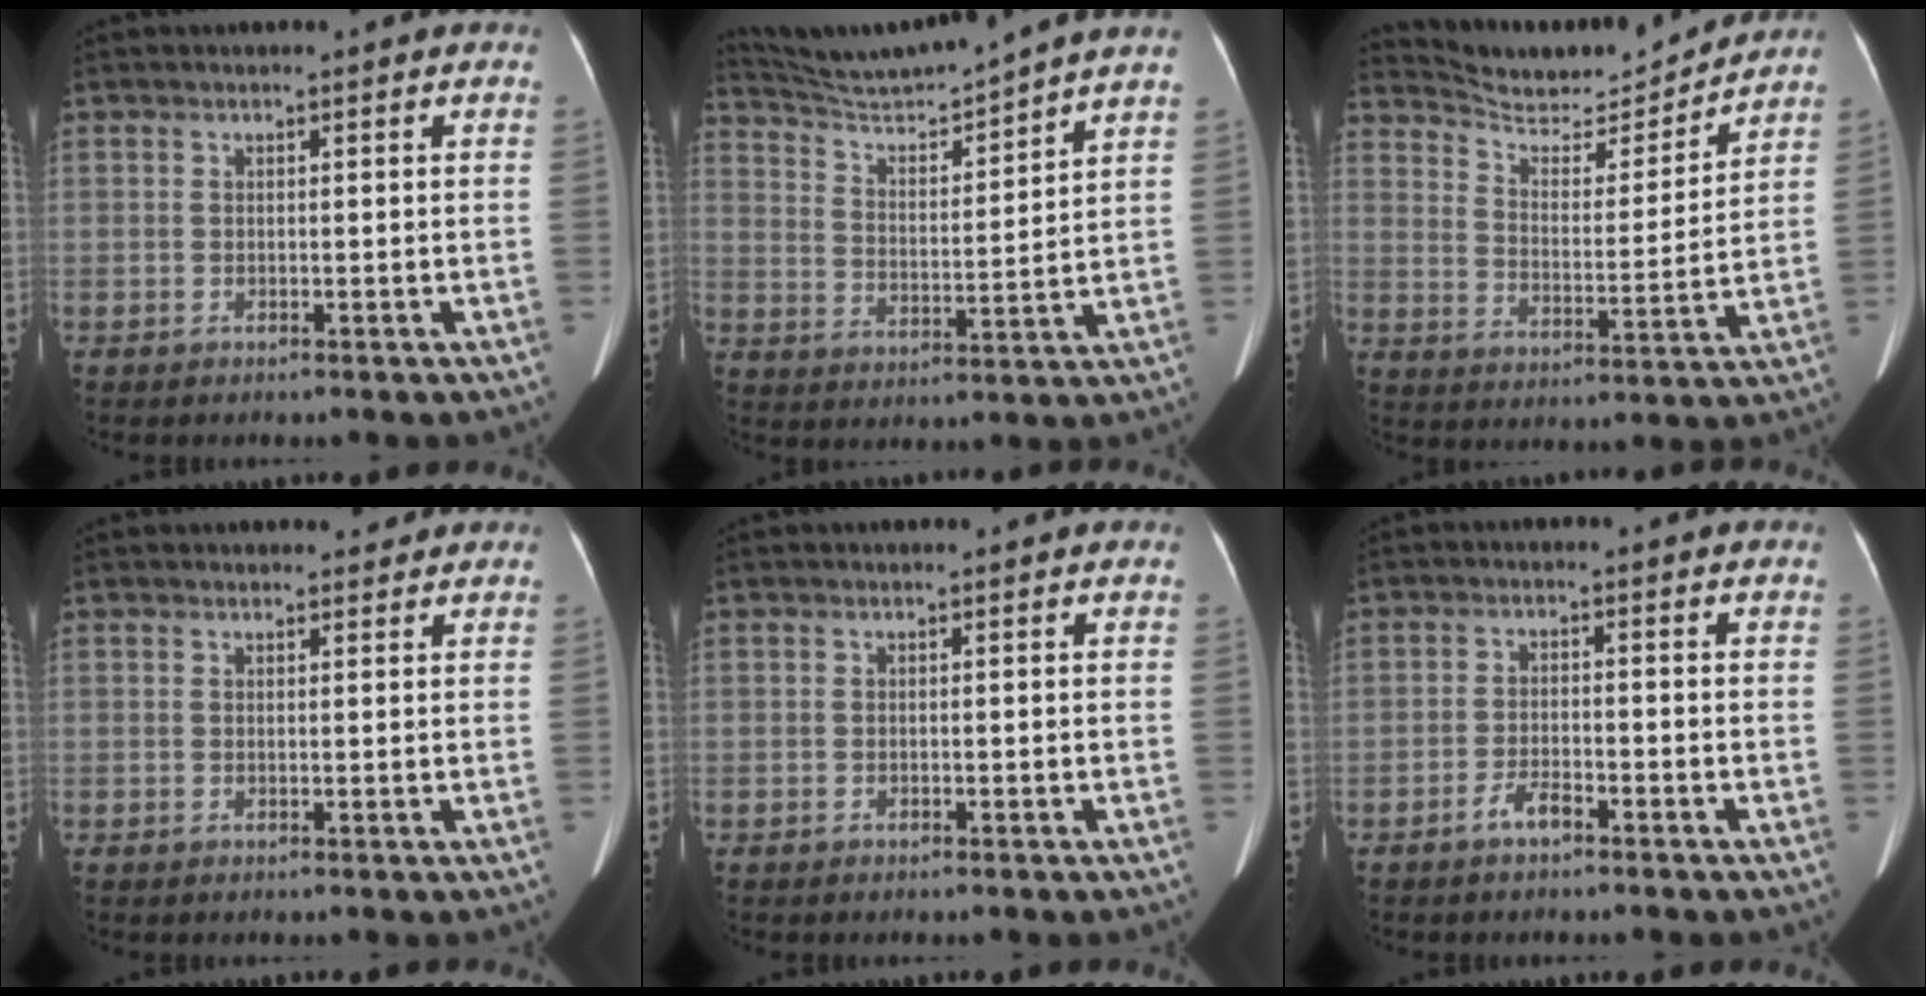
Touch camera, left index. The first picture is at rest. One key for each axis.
{"total": 14.4, "fx": 13.4, "fy": -2.0, "fz": 4.7, "tx": -0.093, "ty": -0.011, "tz": 0.218}
{"total": 13.3, "fx": 13.0, "fy": 2.0, "fz": 2.0, "tx": -0.037, "ty": -0.010, "tz": 0.201}
{"total": 1.9, "fx": 1.8, "fy": 0.7, "fz": 0.2, "tx": 0.001, "ty": 0.004, "tz": 0.021}
{"total": 0.0}
{"total": 2.9, "fx": -2.2, "fy": 0.8, "fz": 1.8, "tx": -0.036, "ty": 0.001, "tz": -0.041}